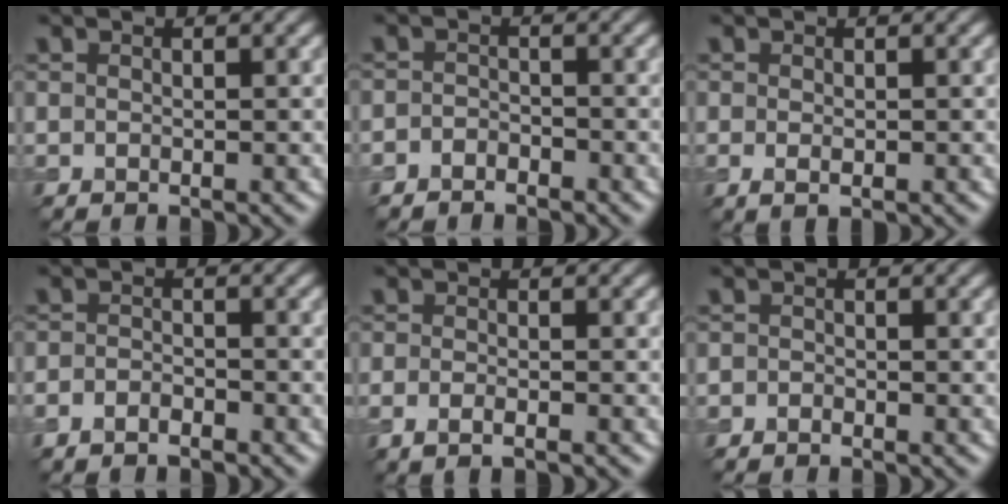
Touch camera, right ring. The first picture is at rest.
{"total": 1.4, "force": [-1.3, 0.5, 0.0], "torque": [0.002, 0.001, -0.032]}
{"total": 1.3, "force": [-0.2, 0.5, 1.2], "torque": [-0.020, -0.004, -0.003]}
{"total": 1.4, "force": [-1.2, 0.5, 0.3], "torque": [-0.005, 0.001, -0.030]}
{"total": 1.3, "force": [-0.8, 0.2, 1.0], "torque": [-0.020, -0.004, -0.017]}
{"total": 0.6, "force": [-0.6, 0.2, -0.2], "torque": [0.004, 0.001, -0.015]}